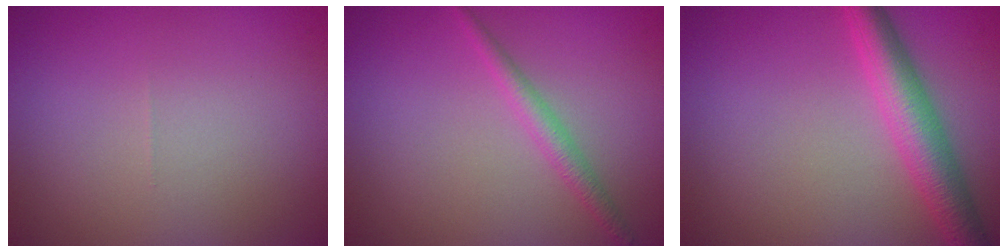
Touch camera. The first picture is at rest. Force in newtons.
{"total": 1.7, "press": 1.7, "slide": 0.0}
{"total": 4.7, "press": 4.7, "slide": 0.2}